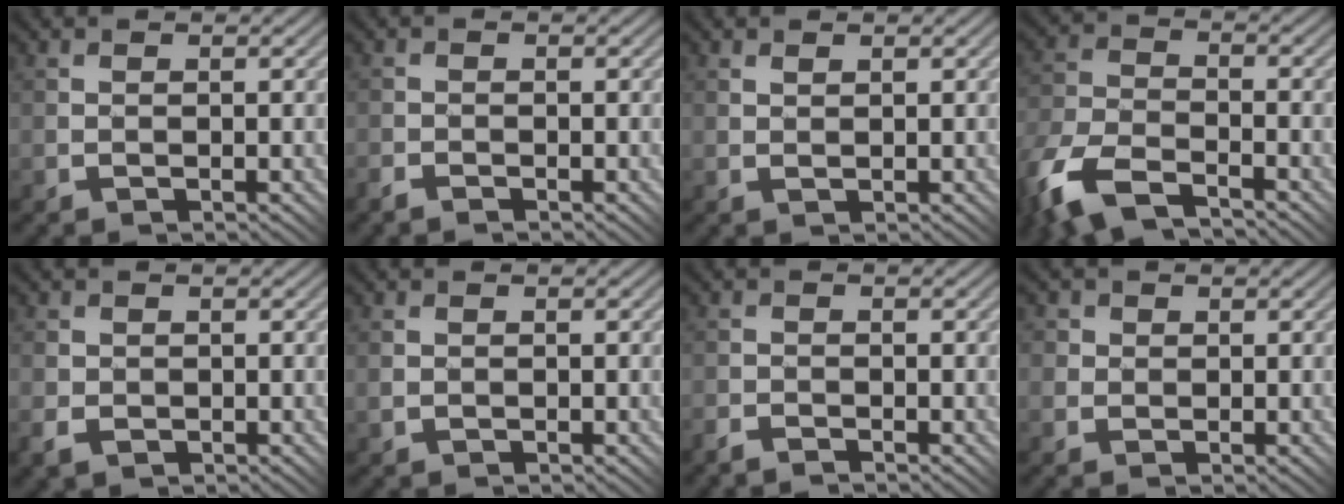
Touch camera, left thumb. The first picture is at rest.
{"total": 1.5, "force": [-1.3, 0.6, 0.3], "torque": [-0.009, 0.000, -0.033]}
{"total": 0.9, "force": [0.8, 0.0, 0.5], "torque": [-0.008, 0.003, 0.017]}
{"total": 10.0, "force": [-7.0, 4.4, 5.5], "torque": [-0.137, -0.016, -0.144]}
{"total": 2.1, "force": [-0.5, 1.8, 0.8], "torque": [-0.023, -0.003, -0.013]}
{"total": 1.2, "force": [-0.1, 1.0, 0.8], "torque": [-0.017, 0.003, 0.005]}
{"total": 1.7, "force": [-1.6, 0.4, 0.3], "torque": [-0.009, 0.002, -0.039]}
{"total": 3.9, "force": [1.3, 3.5, 0.9], "torque": [-0.022, 0.016, 0.007]}